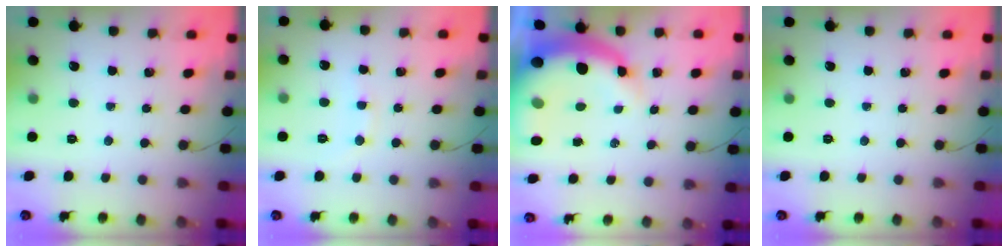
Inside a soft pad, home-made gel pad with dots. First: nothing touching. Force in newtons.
{"total": 6.4, "press": 6.2, "slide": 1.4}
{"total": 12.7, "press": 12.5, "slide": 2.6}
{"total": 0.0}